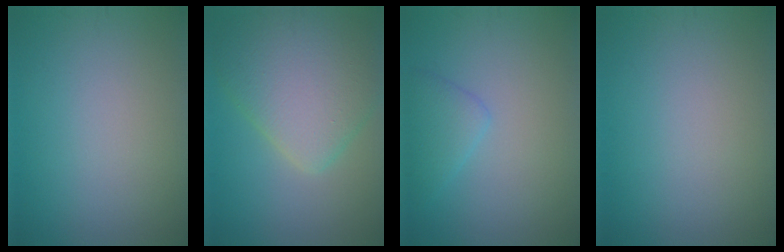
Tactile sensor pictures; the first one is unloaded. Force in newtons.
{"total": 7.8, "press": 7.8, "slide": 0.6}
{"total": 2.2, "press": 2.2, "slide": 0.1}
{"total": 0.0}